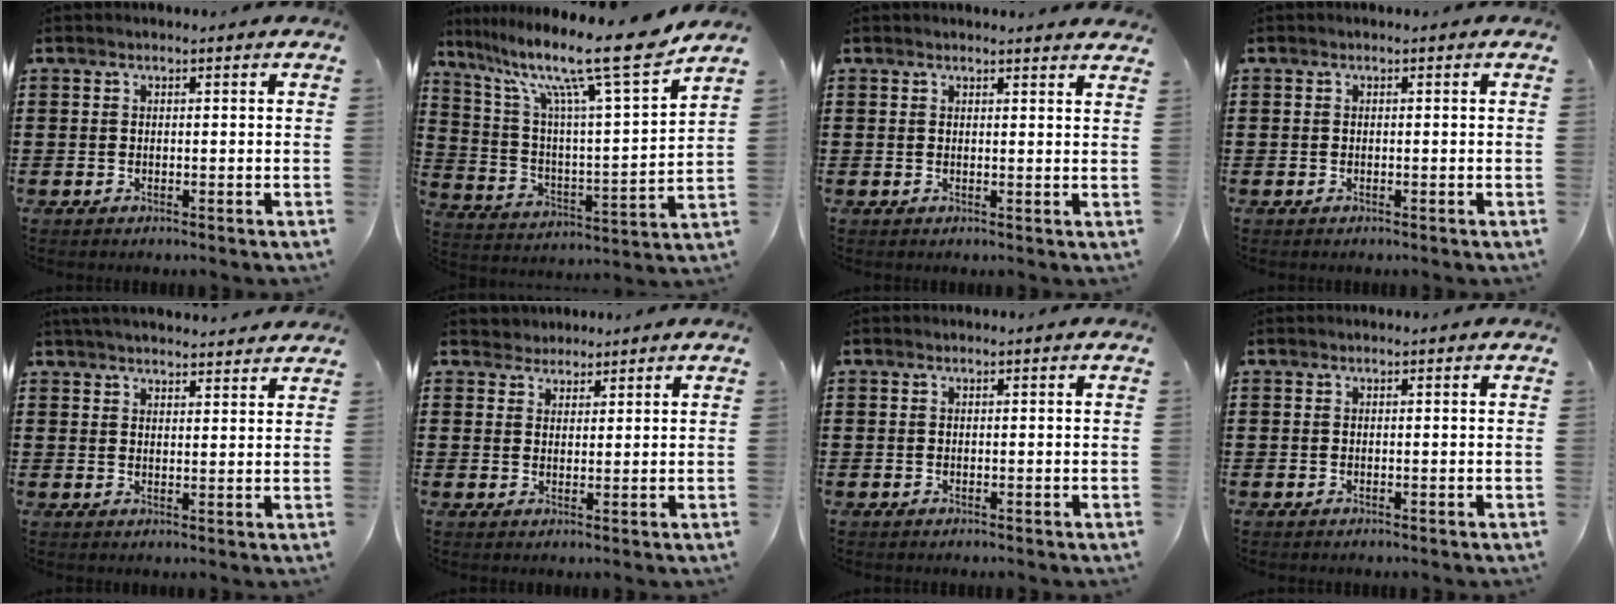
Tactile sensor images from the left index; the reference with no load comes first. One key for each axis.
{"total": 14.6, "fx": 11.3, "fy": 0.7, "fz": 9.2, "tx": -0.193, "ty": -0.074, "tz": 0.176}
{"total": 1.6, "fx": 1.6, "fy": -0.1, "fz": 0.3, "tx": -0.010, "ty": 0.000, "tz": 0.031}
{"total": 0.0}
{"total": 3.5, "fx": 3.4, "fy": 0.2, "fz": 0.5, "tx": -0.021, "ty": -0.009, "tz": 0.064}
{"total": 2.4, "fx": 2.0, "fy": 1.2, "fz": -0.4, "tx": -0.002, "ty": 0.007, "tz": 0.038}
{"total": 0.0}
{"total": 0.0}